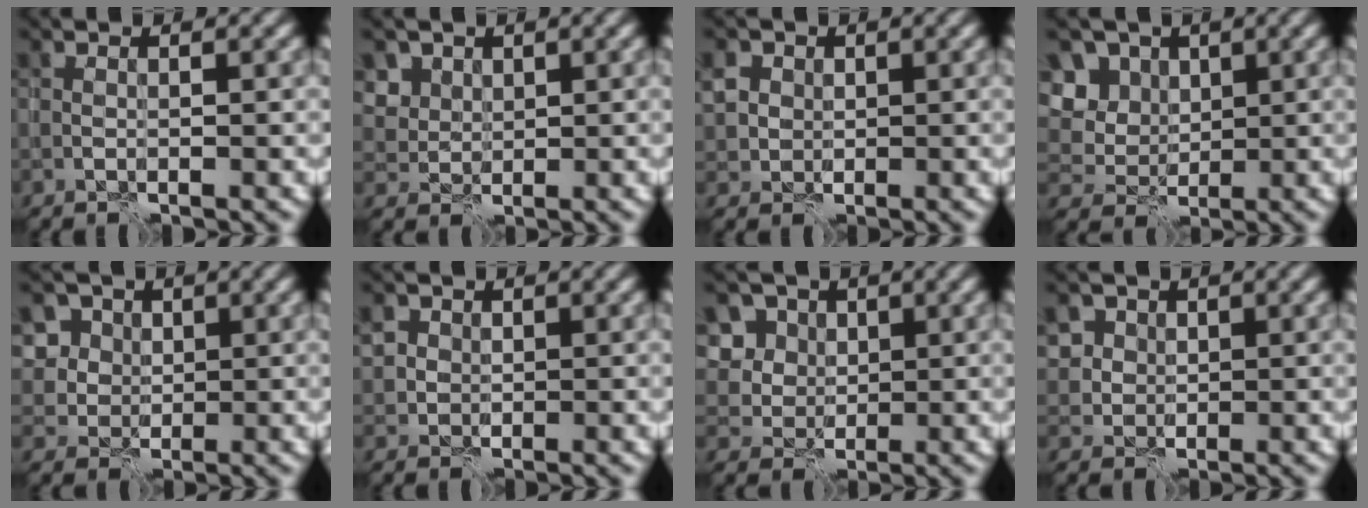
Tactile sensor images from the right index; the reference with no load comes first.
{"total": 3.6, "force": [2.2, 2.7, 1.0], "torque": [-0.038, -0.005, 0.058]}
{"total": 3.2, "force": [0.8, 2.9, 1.1], "torque": [-0.034, 0.009, 0.016]}
{"total": 6.6, "force": [3.1, 5.2, 2.6], "torque": [-0.058, 0.005, 0.045]}
{"total": 7.3, "force": [2.9, 6.2, 2.6], "torque": [-0.058, 0.016, 0.039]}
{"total": 2.6, "force": [0.6, 2.4, 0.7], "torque": [-0.017, 0.007, 0.013]}
{"total": 8.7, "force": [3.5, 7.2, 3.5], "torque": [-0.078, 0.022, 0.042]}
{"total": 4.0, "force": [1.7, 3.4, 1.1], "torque": [-0.030, 0.003, 0.035]}